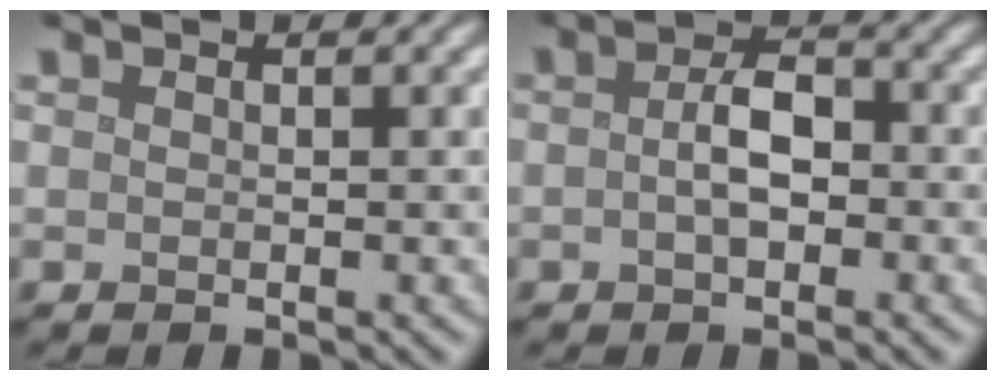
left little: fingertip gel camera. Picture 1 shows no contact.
{"total": 3.0, "force": [-0.5, 1.6, 2.5], "torque": [-0.048, 0.004, -0.014]}